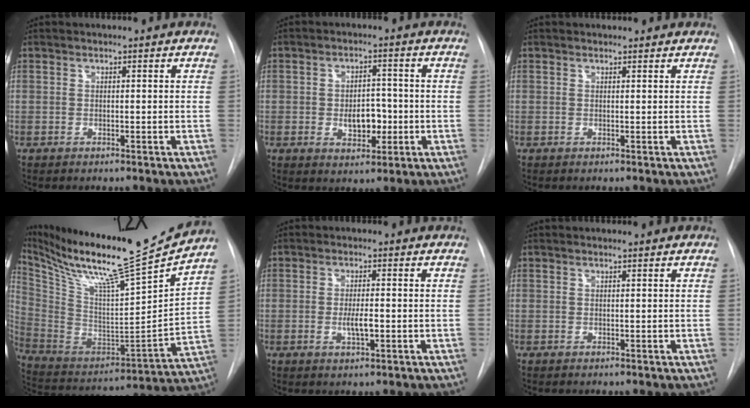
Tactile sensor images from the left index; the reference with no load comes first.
{"total": 5.5, "force": [-1.7, 3.3, 4.0], "torque": [-0.056, 0.001, -0.021]}
{"total": 1.4, "force": [1.3, 0.6, 0.2], "torque": [-0.006, 0.007, 0.008]}
{"total": 26.3, "force": [22.1, -0.1, 14.2], "torque": [-0.269, -0.064, 0.359]}
{"total": 3.1, "force": [-1.3, 0.7, 2.7], "torque": [-0.050, -0.006, -0.020]}
{"total": 0.0}